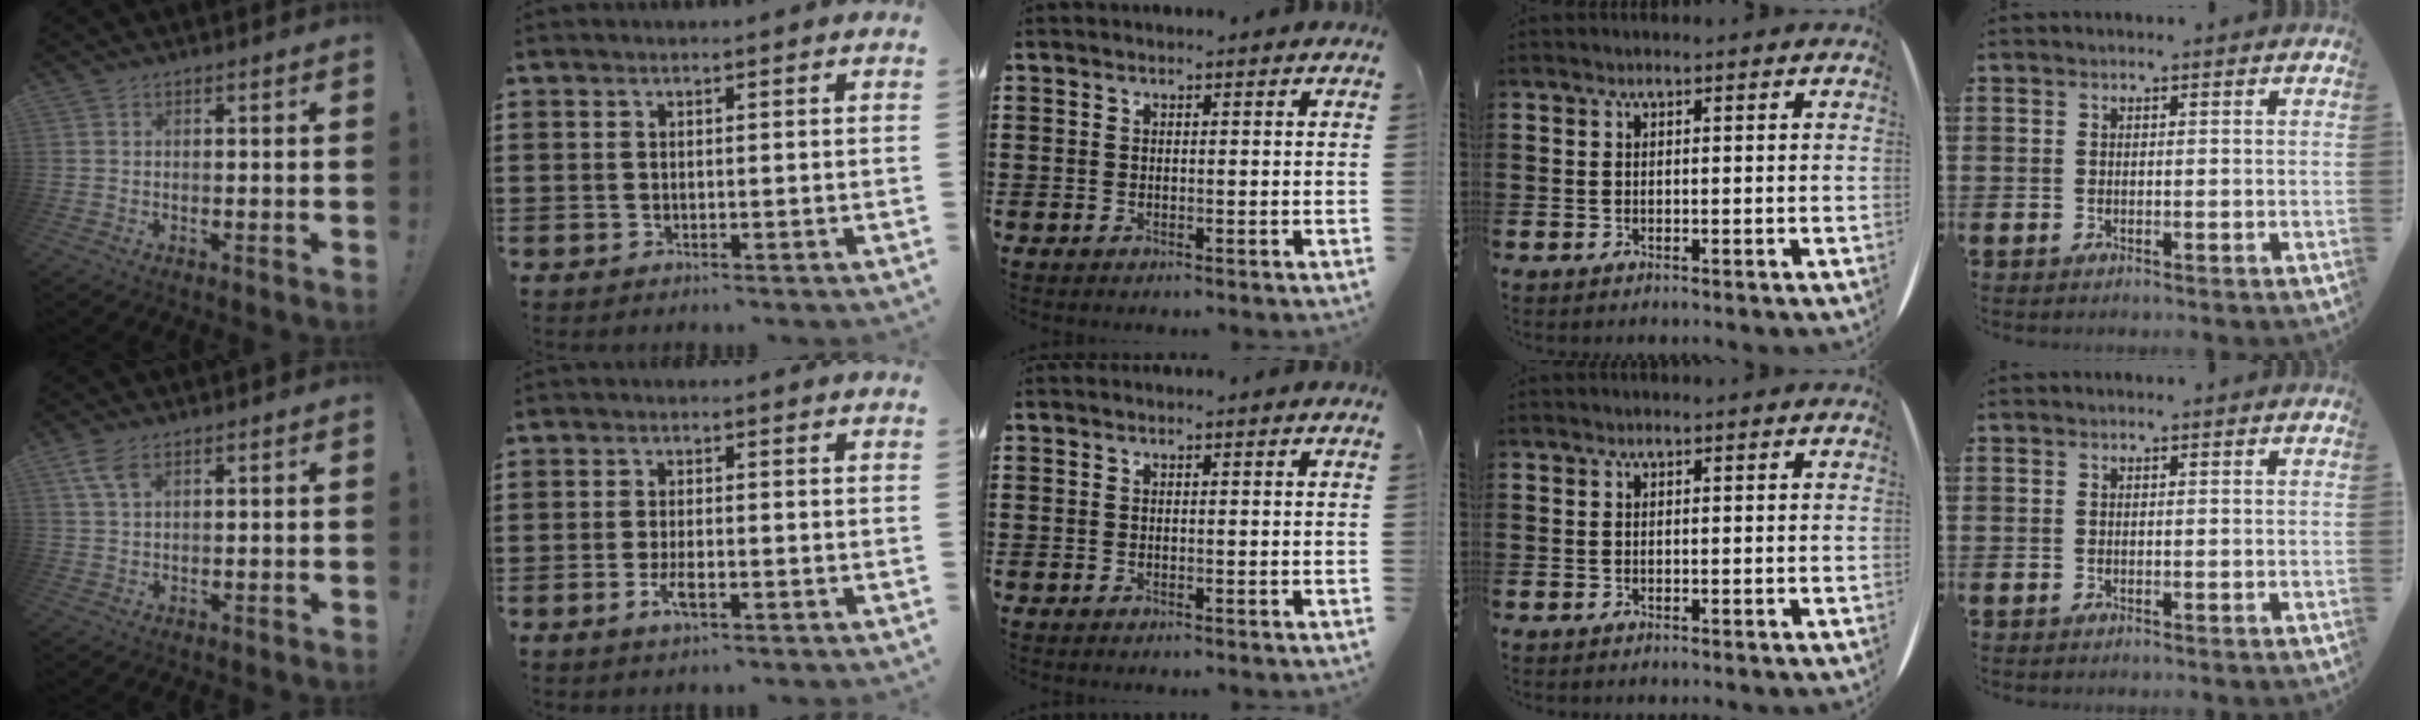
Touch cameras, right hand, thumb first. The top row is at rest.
{"thumb": {"total": 5.2, "force": [2.7, 2.3, 3.7], "torque": [-0.072, -0.006, 0.052]}, "index": {"total": 3.1, "force": [-1.2, 1.0, 2.6], "torque": [-0.059, -0.005, -0.025]}}